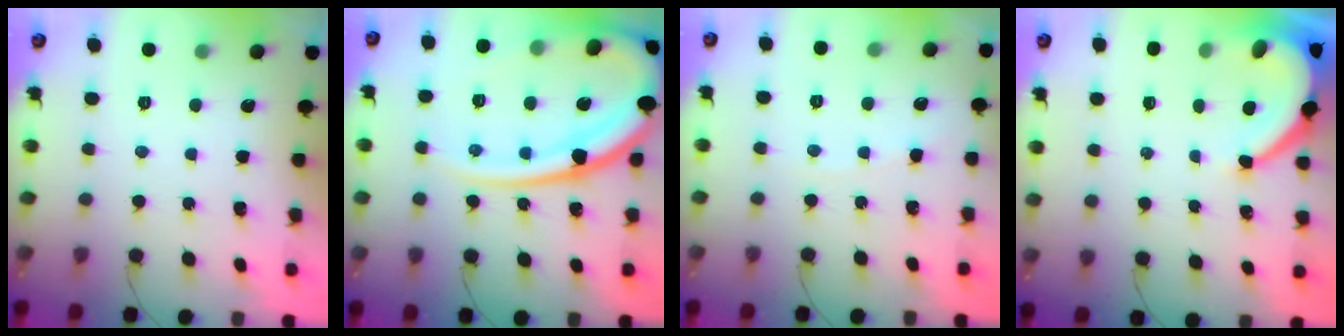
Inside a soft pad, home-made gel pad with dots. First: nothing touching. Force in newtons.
{"total": 23.3, "press": 23.1, "slide": 2.9}
{"total": 2.9, "press": 2.9, "slide": 0.4}
{"total": 7.7, "press": 7.6, "slide": 0.8}